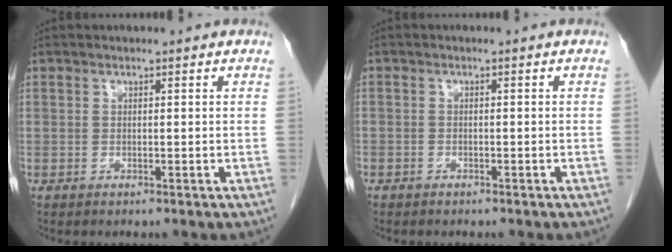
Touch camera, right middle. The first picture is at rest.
{"total": 1.1, "force": [-0.8, 0.6, 0.2], "torque": [-0.007, 0.002, -0.013]}